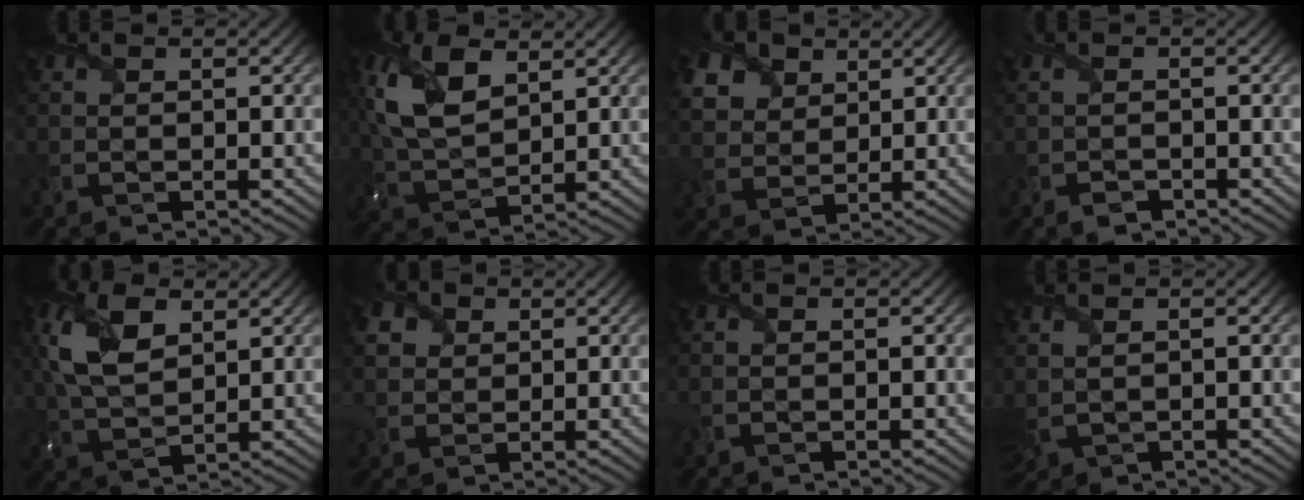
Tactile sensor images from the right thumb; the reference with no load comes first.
{"total": 10.1, "force": [3.6, 5.2, 7.8], "torque": [-0.210, 0.016, 0.069]}
{"total": 7.7, "force": [4.3, 5.3, 3.5], "torque": [-0.139, 0.013, 0.081]}
{"total": 1.3, "force": [-1.2, 0.3, 0.3], "torque": [-0.011, -0.003, -0.026]}
{"total": 9.0, "force": [3.1, 4.7, 6.9], "torque": [-0.190, 0.016, 0.058]}
{"total": 4.1, "force": [1.9, 3.2, 1.7], "torque": [-0.069, 0.010, 0.031]}
{"total": 0.0}
{"total": 1.6, "force": [0.7, 0.8, 1.3], "torque": [-0.046, 0.004, 0.022]}